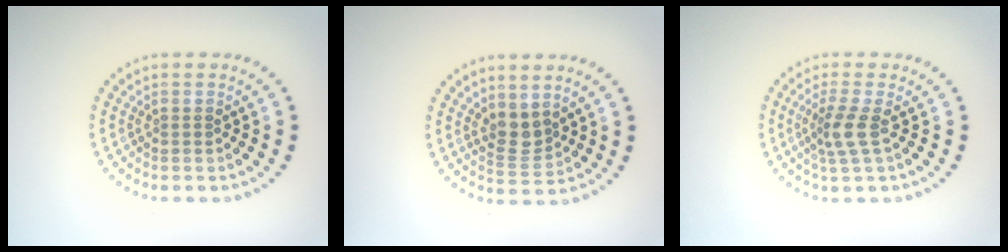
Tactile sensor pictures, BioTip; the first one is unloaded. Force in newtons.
{"total": 2.3, "press": 2.0, "slide": 1.3}
{"total": 2.4, "press": 1.9, "slide": 1.5}